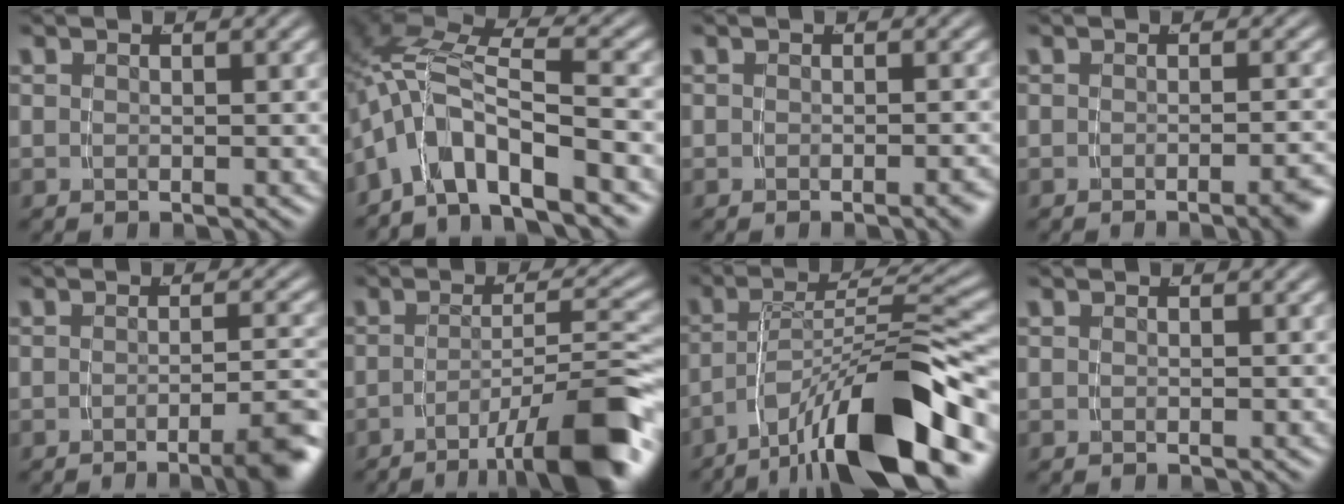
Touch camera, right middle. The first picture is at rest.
{"total": 8.3, "force": [-1.3, 5.8, 5.8], "torque": [-0.145, -0.013, -0.019]}
{"total": 0.9, "force": [-0.6, 0.2, 0.7], "torque": [-0.003, 0.009, -0.014]}
{"total": 2.1, "force": [-1.4, 0.1, 1.6], "torque": [-0.015, 0.010, -0.028]}
{"total": 4.7, "force": [-2.8, 0.5, 3.7], "torque": [-0.038, 0.004, -0.049]}
{"total": 9.3, "force": [-5.6, 1.3, 7.4], "torque": [-0.095, -0.013, -0.076]}
{"total": 10.4, "force": [-5.9, 2.7, 8.1], "torque": [-0.110, 0.006, -0.090]}
{"total": 0.0}